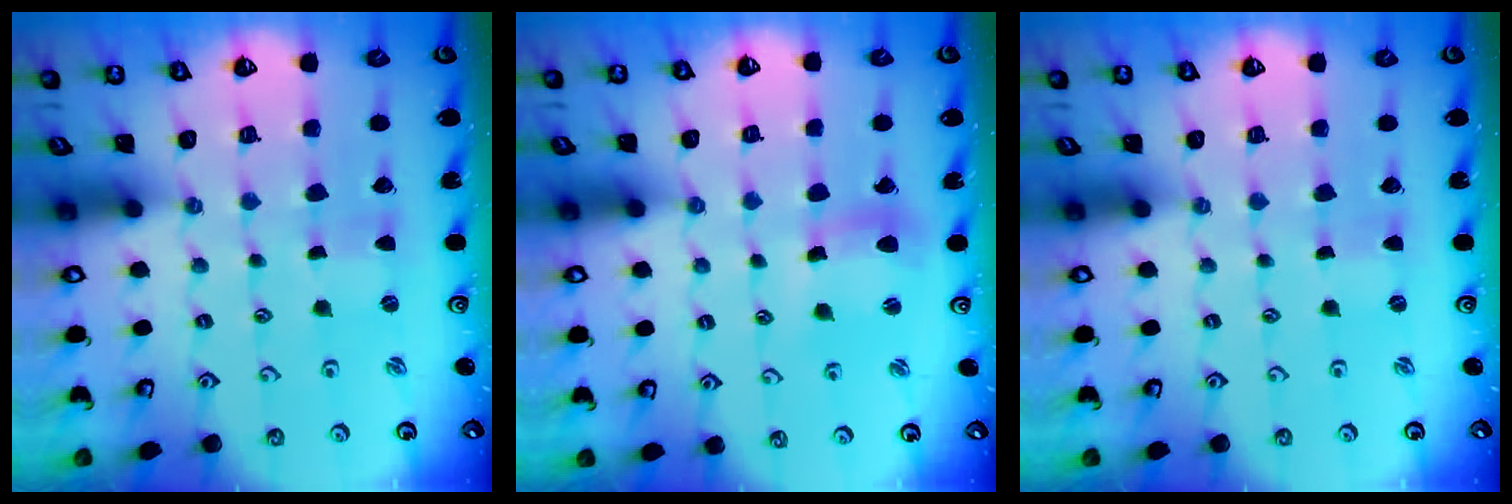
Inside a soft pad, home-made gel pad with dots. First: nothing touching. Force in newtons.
{"total": 9.9, "press": 9.8, "slide": 1.1}
{"total": 0.0}